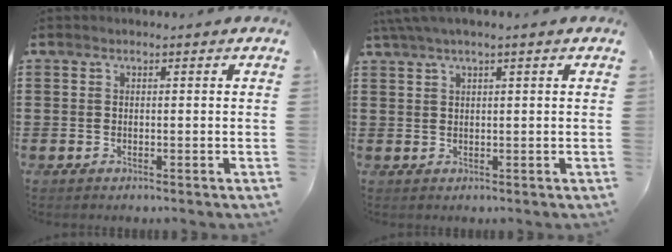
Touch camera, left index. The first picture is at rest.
{"total": 2.5, "force": [1.4, 0.1, 2.0], "torque": [-0.040, 0.001, 0.025]}